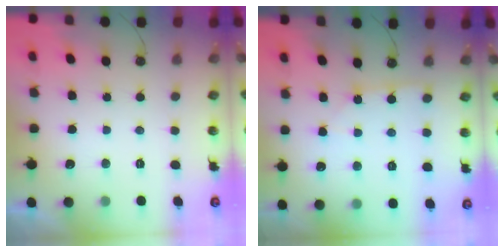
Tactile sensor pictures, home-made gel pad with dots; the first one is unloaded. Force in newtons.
{"total": 2.2, "press": 2.1, "slide": 0.3}